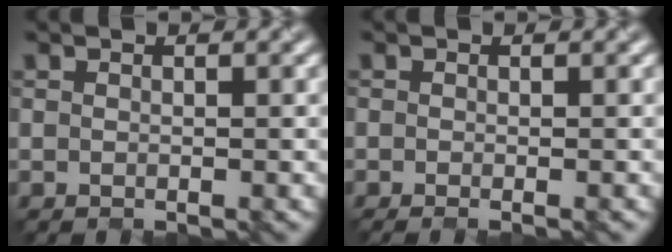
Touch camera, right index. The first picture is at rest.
{"total": 0.7, "force": [-0.4, 0.0, 0.5], "torque": [-0.011, -0.006, -0.009]}